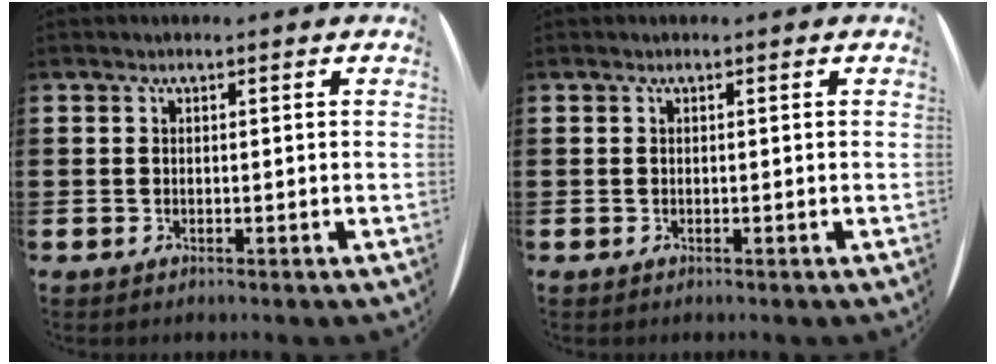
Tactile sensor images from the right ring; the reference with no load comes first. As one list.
[{"total": 0.0}]